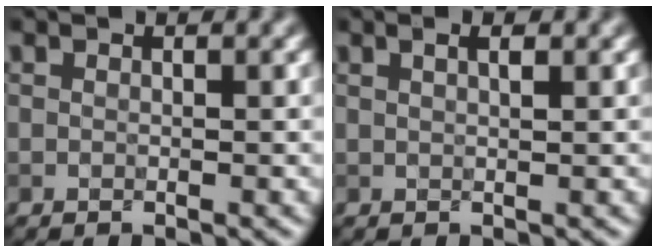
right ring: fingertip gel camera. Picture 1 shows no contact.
{"total": 1.3, "force": [0.7, 0.5, 1.0], "torque": [0.000, 0.003, -0.001]}